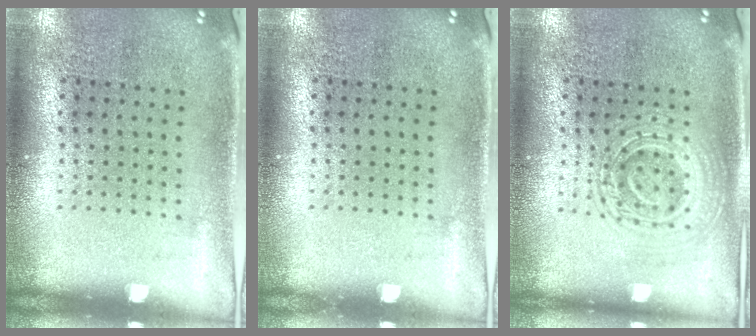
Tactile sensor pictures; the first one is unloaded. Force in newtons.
{"total": 0.0}
{"total": 3.0, "press": 2.9, "slide": 0.5}